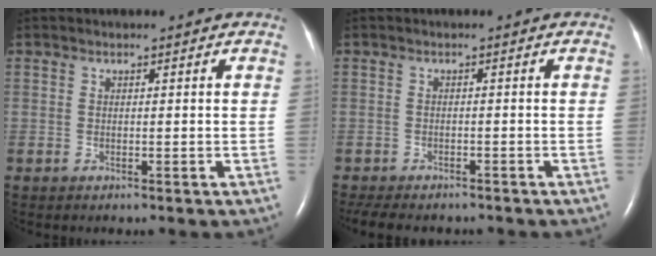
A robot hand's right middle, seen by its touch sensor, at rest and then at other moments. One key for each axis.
{"total": 8.9, "fx": -7.6, "fy": 2.9, "fz": 3.6, "tx": -0.065, "ty": -0.002, "tz": -0.100}